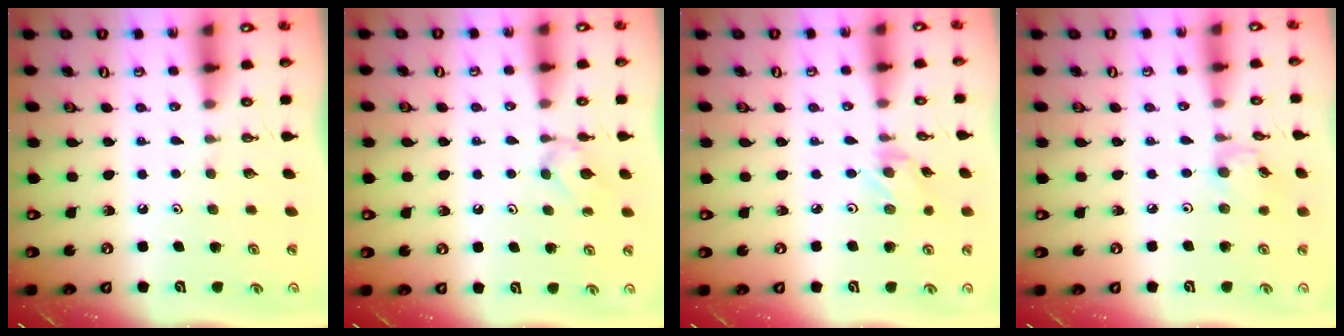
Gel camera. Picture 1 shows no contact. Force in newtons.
{"total": 5.7, "press": 5.6, "slide": 1.1}
{"total": 1.2, "press": 1.2, "slide": 0.3}
{"total": 3.7, "press": 3.7, "slide": 0.4}